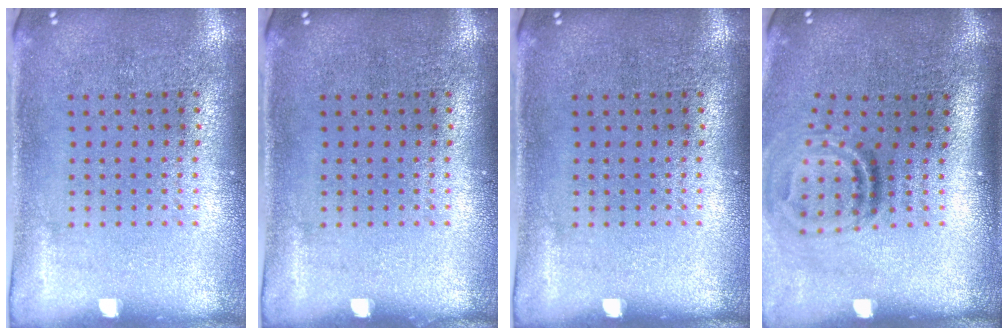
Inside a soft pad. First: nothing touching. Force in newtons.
{"total": 0.0}
{"total": 0.0}
{"total": 1.8, "press": 1.0, "slide": 1.5}